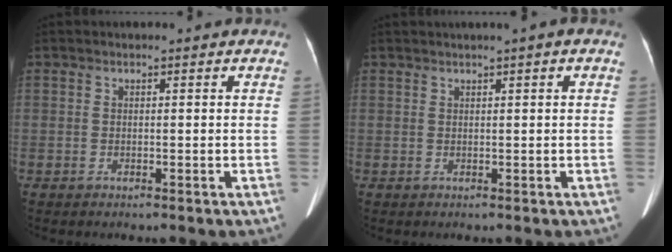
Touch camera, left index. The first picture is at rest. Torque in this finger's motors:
{"motor_torque": [0.53, -0.82, 0.05, 0.03]}